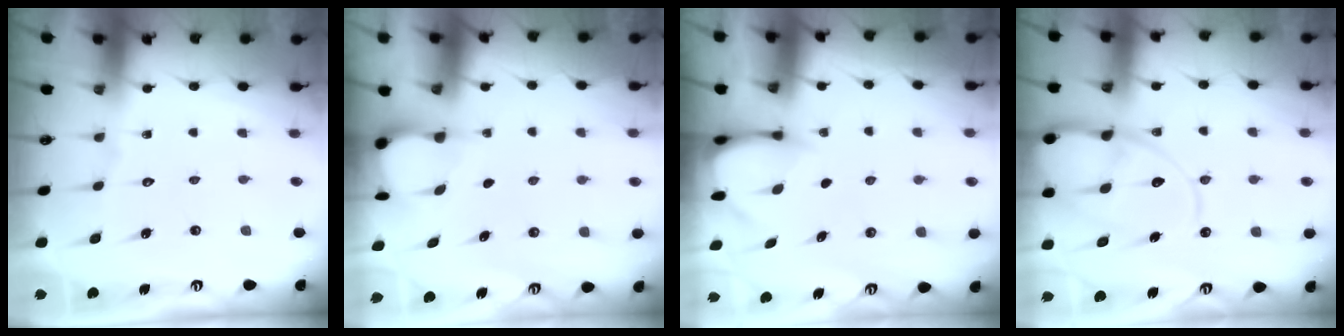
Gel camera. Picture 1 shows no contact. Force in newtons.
{"total": 4.8, "press": 4.8, "slide": 0.2}
{"total": 3.4, "press": 3.4, "slide": 0.3}
{"total": 16.1, "press": 16.1, "slide": 1.3}